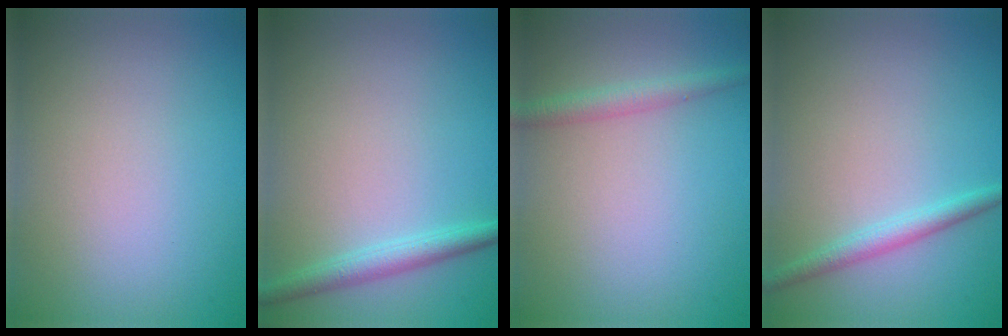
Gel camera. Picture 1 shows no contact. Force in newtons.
{"total": 2.2, "press": 2.2, "slide": 0.1}
{"total": 2.0, "press": 2.0, "slide": 0.0}
{"total": 1.9, "press": 1.9, "slide": 0.2}